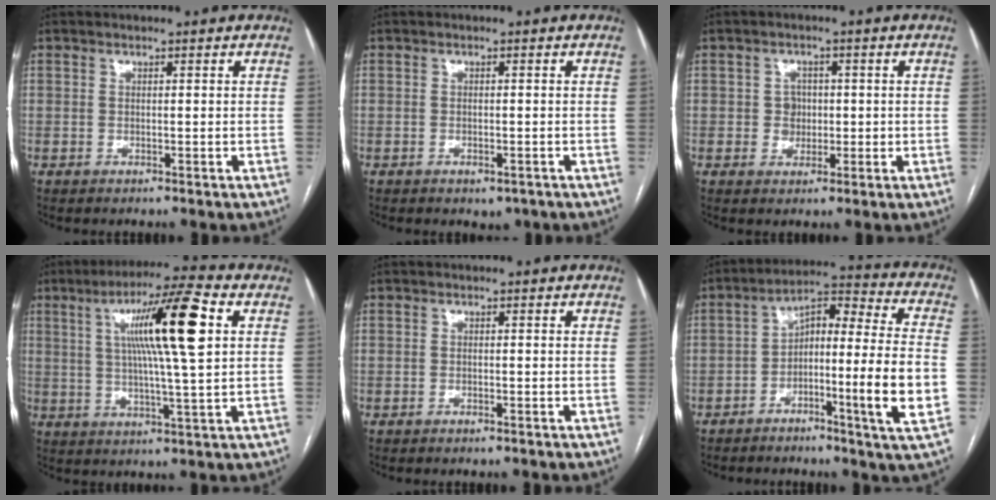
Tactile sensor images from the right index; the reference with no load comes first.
{"total": 2.2, "force": [-1.3, 1.1, 1.3], "torque": [-0.013, -0.001, -0.009]}
{"total": 3.0, "force": [0.0, 2.8, 0.9], "torque": [-0.005, 0.010, 0.005]}
{"total": 14.3, "force": [3.8, 0.0, 13.8], "torque": [-0.236, 0.012, 0.061]}
{"total": 0.6, "force": [-0.5, 0.0, 0.4], "torque": [-0.009, -0.001, -0.007]}
{"total": 14.6, "force": [-4.2, 0.1, 13.9], "torque": [-0.222, 0.016, -0.074]}